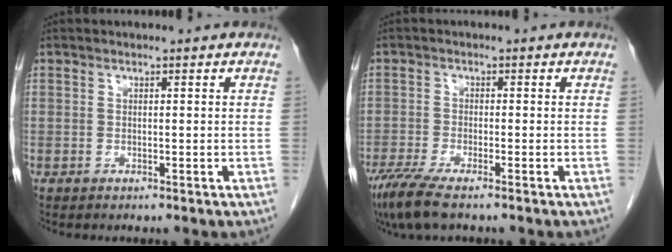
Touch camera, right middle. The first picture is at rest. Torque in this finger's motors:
{"motor_torque": [1.01, -0.68, 0.08, 0.06]}